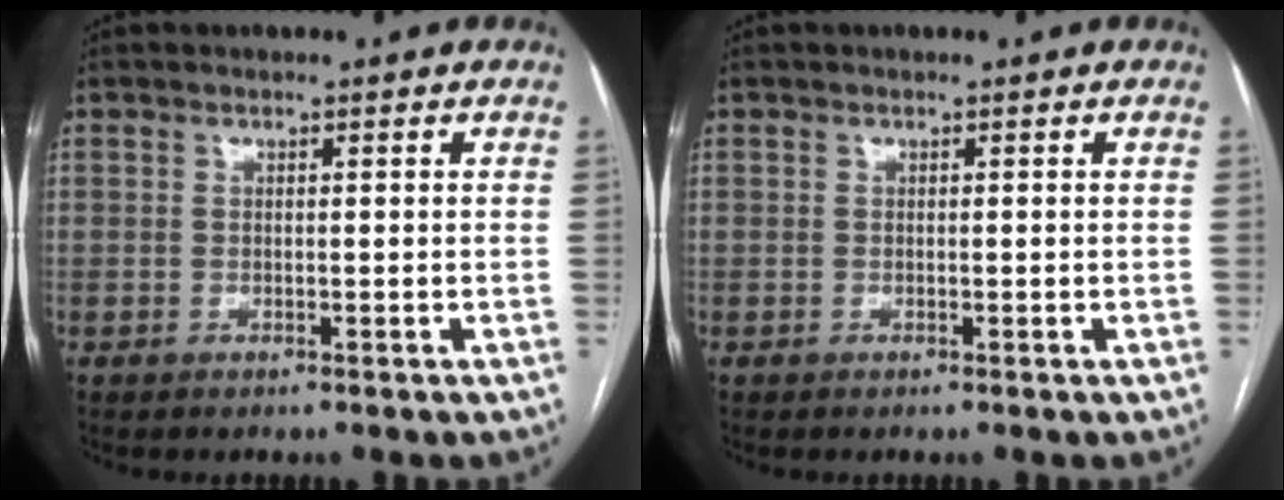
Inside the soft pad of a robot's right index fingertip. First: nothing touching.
{"total": 0.0}